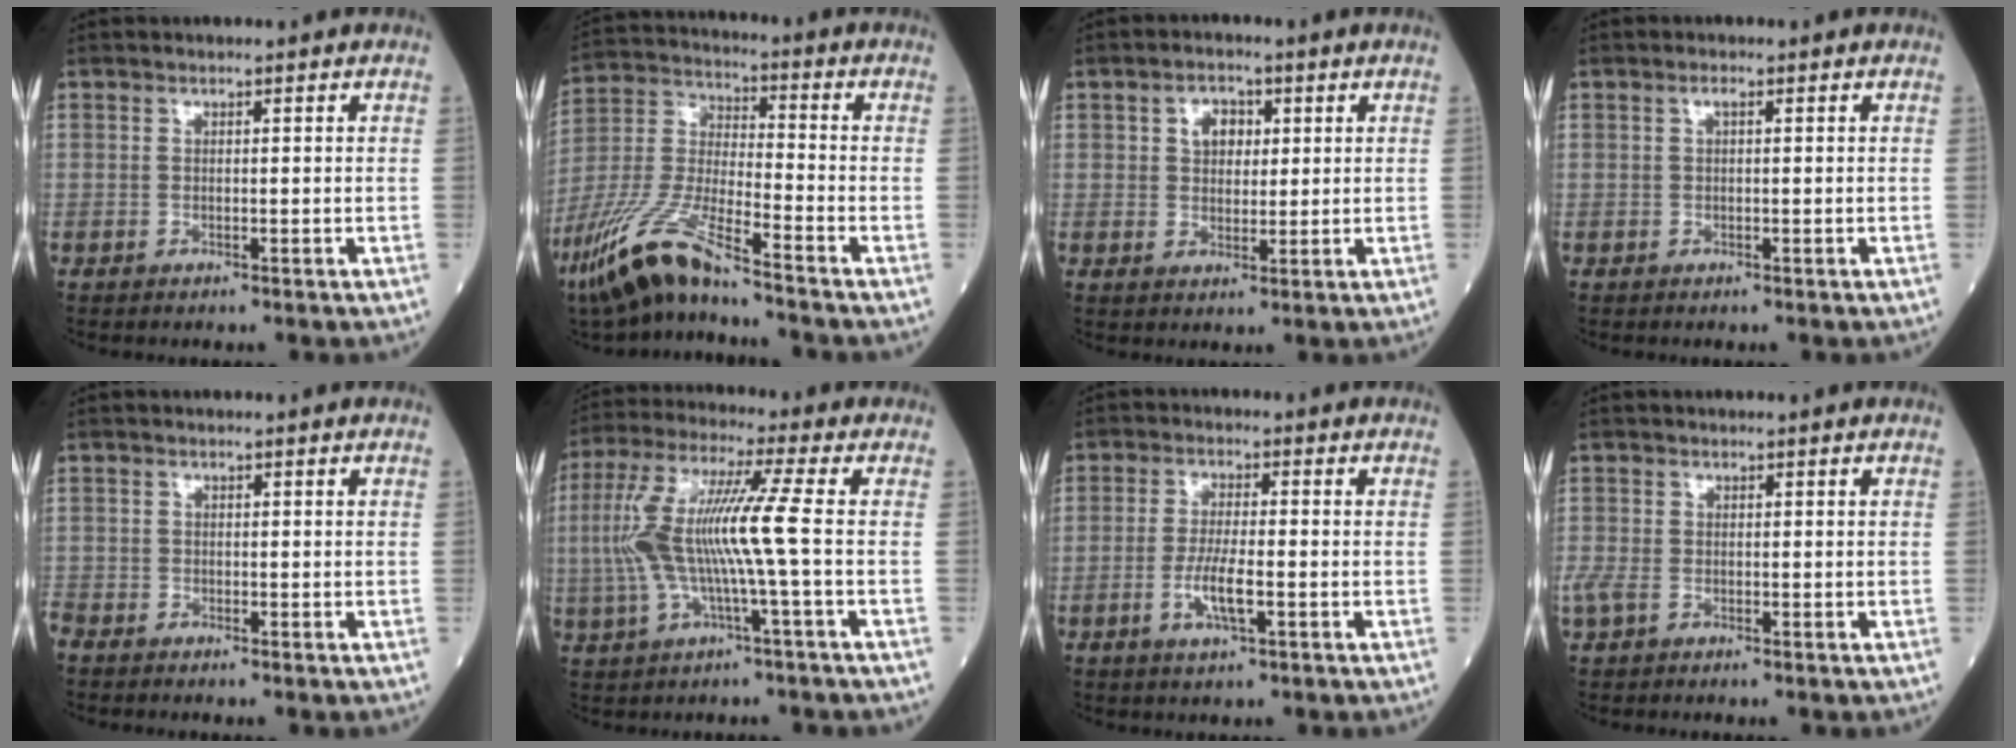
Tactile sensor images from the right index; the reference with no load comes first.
{"total": 13.2, "force": [-9.8, 1.1, 8.9], "torque": [-0.199, -0.027, -0.191]}
{"total": 4.8, "force": [1.5, 3.3, 3.1], "torque": [-0.052, 0.011, 0.027]}
{"total": 0.8, "force": [0.2, 0.2, 0.7], "torque": [-0.014, 0.002, 0.003]}
{"total": 1.9, "force": [-1.8, 0.6, 0.4], "torque": [-0.011, -0.003, -0.034]}
{"total": 11.9, "force": [-0.8, -0.2, 11.9], "torque": [-0.256, 0.021, -0.020]}
{"total": 5.3, "force": [-1.7, 0.9, 4.9], "torque": [-0.095, -0.004, -0.032]}
{"total": 3.6, "force": [-1.5, 2.2, 2.5], "torque": [-0.073, -0.003, -0.027]}